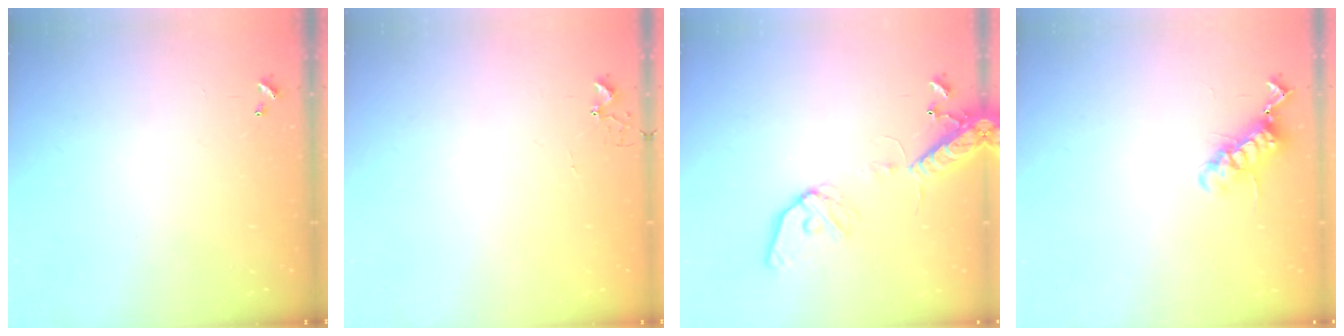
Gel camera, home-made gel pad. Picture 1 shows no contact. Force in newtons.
{"total": 2.7, "press": 2.7, "slide": 0.3}
{"total": 14.1, "press": 13.8, "slide": 3.0}
{"total": 11.8, "press": 11.7, "slide": 1.4}